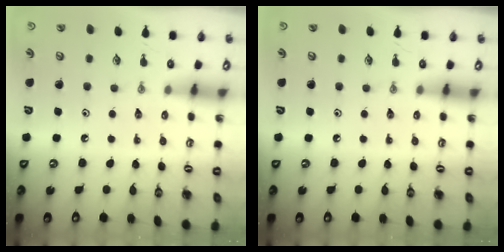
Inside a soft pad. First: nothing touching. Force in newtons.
{"total": 0.0}